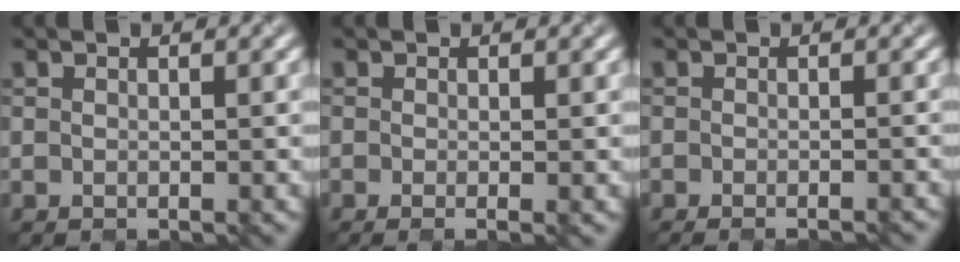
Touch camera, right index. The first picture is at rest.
{"total": 0.9, "force": [-0.2, 0.1, 0.9], "torque": [-0.014, -0.003, -0.007]}
{"total": 1.5, "force": [-1.2, 0.1, 0.8], "torque": [-0.006, -0.003, -0.017]}